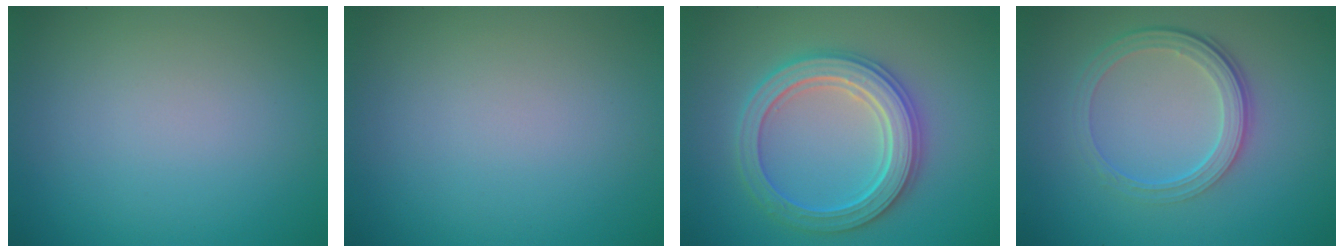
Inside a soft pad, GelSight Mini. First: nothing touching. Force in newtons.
{"total": 0.0}
{"total": 5.4, "press": 5.4, "slide": 0.9}
{"total": 4.2, "press": 2.9, "slide": 3.0}